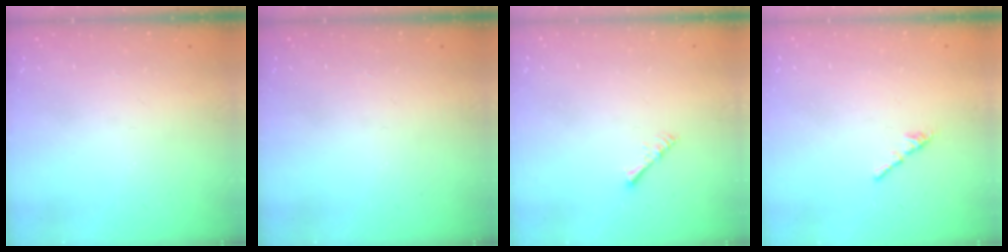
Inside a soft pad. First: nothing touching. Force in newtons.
{"total": 0.0}
{"total": 2.0, "press": 1.9, "slide": 0.4}
{"total": 1.3, "press": 1.2, "slide": 0.4}